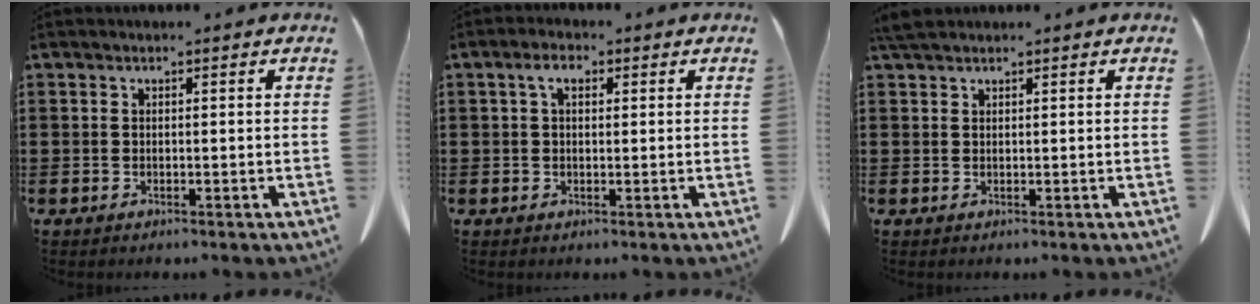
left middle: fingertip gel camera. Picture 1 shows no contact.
{"total": 2.9, "force": [1.1, 1.5, 2.3], "torque": [-0.050, 0.008, 0.018]}
{"total": 2.2, "force": [1.8, 0.5, 1.0], "torque": [-0.026, 0.002, 0.037]}